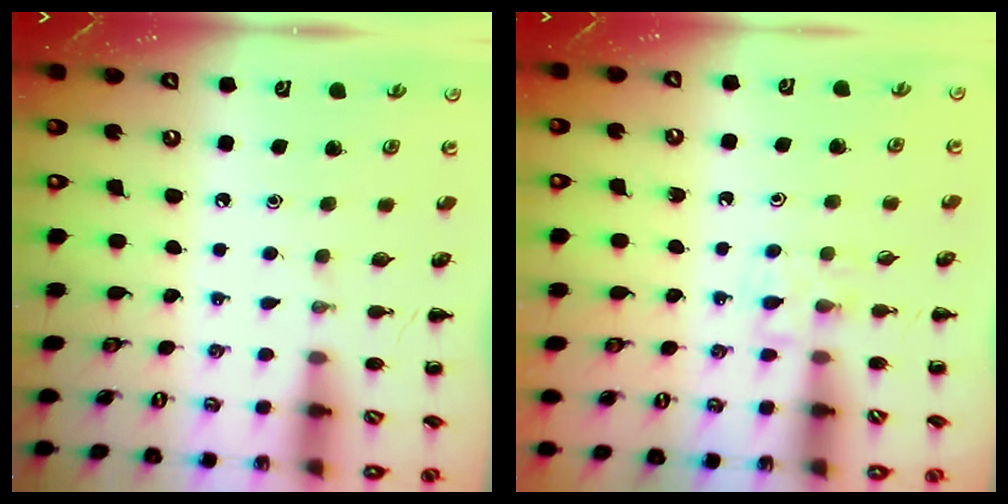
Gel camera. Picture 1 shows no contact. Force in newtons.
{"total": 4.4, "press": 4.1, "slide": 1.5}